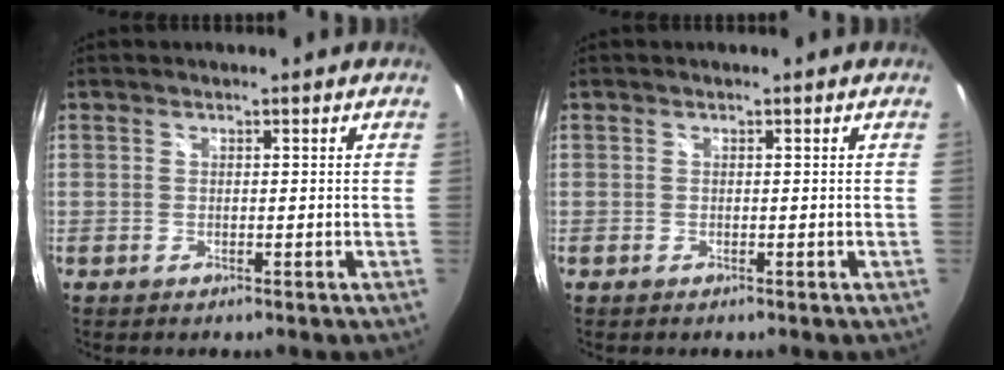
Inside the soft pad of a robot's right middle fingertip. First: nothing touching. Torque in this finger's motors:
{"motor_torque": [1.37, -0.76, 0.30, 0.02]}